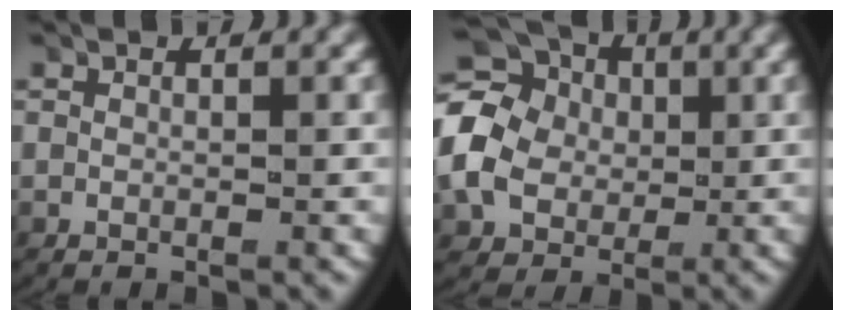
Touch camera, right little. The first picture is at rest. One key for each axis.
{"total": 11.1, "fx": 1.9, "fy": 9.7, "fz": 4.9, "tx": -0.110, "ty": 0.004, "tz": 0.013}